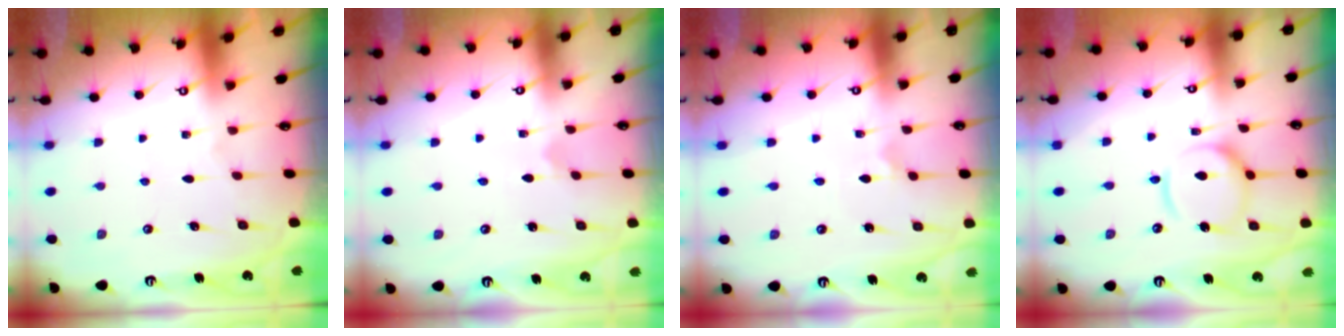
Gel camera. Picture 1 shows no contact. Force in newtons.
{"total": 0.6, "press": 0.6, "slide": 0.0}
{"total": 1.8, "press": 1.7, "slide": 0.4}
{"total": 11.6, "press": 11.6, "slide": 1.3}